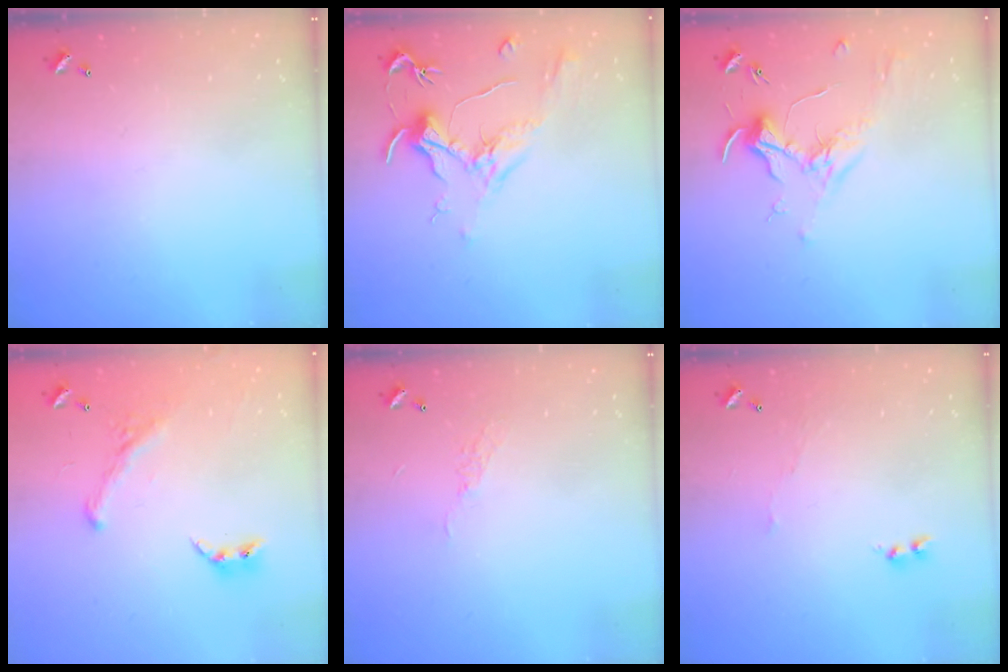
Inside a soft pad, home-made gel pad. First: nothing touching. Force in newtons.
{"total": 1.9, "press": 1.7, "slide": 0.9}
{"total": 1.7, "press": 1.5, "slide": 0.8}
{"total": 1.6, "press": 1.1, "slide": 1.2}
{"total": 5.6, "press": 5.6, "slide": 0.7}
{"total": 3.8, "press": 3.7, "slide": 0.6}